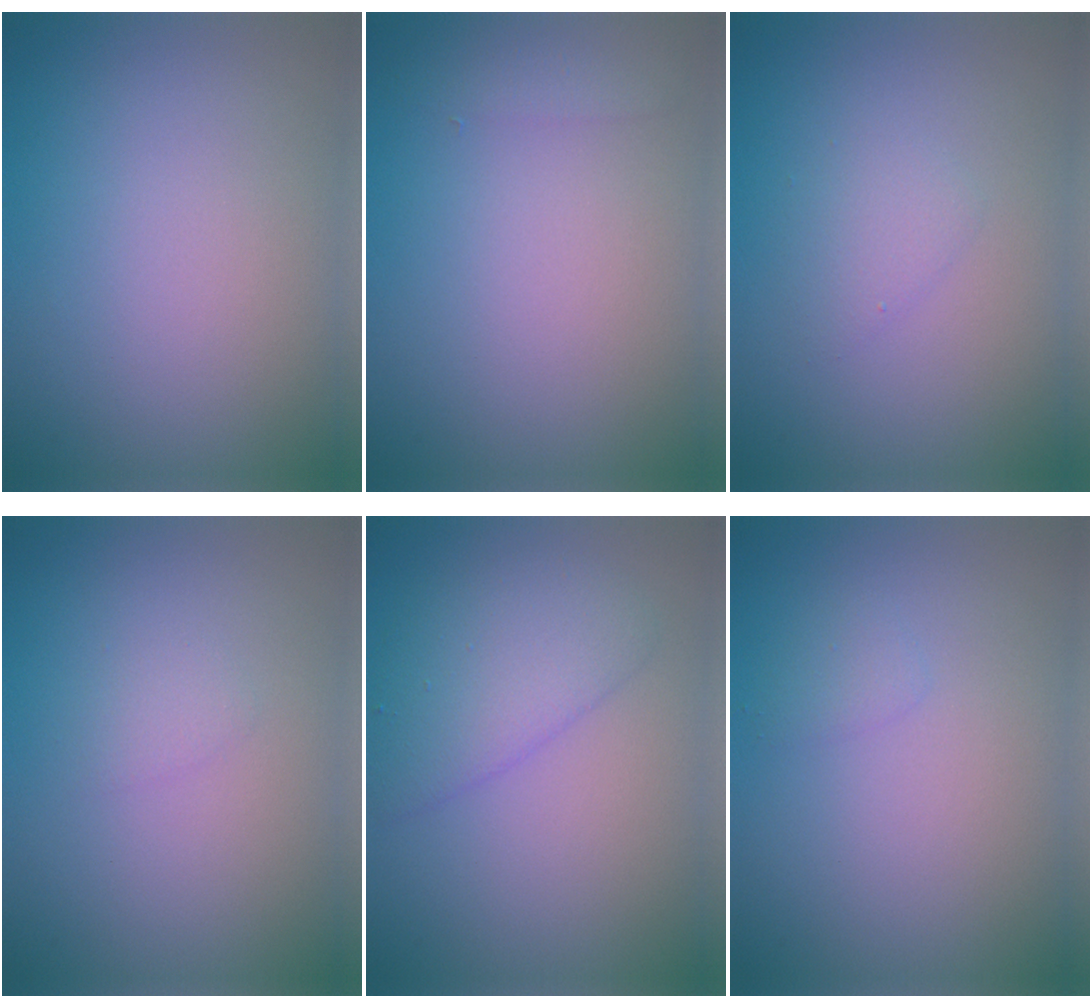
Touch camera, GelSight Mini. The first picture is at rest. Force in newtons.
{"total": 1.3, "press": 1.3, "slide": 0.1}
{"total": 1.3, "press": 1.3, "slide": 0.1}
{"total": 0.8, "press": 0.8, "slide": 0.1}
{"total": 3.5, "press": 3.5, "slide": 0.3}
{"total": 0.8, "press": 0.8, "slide": 0.0}